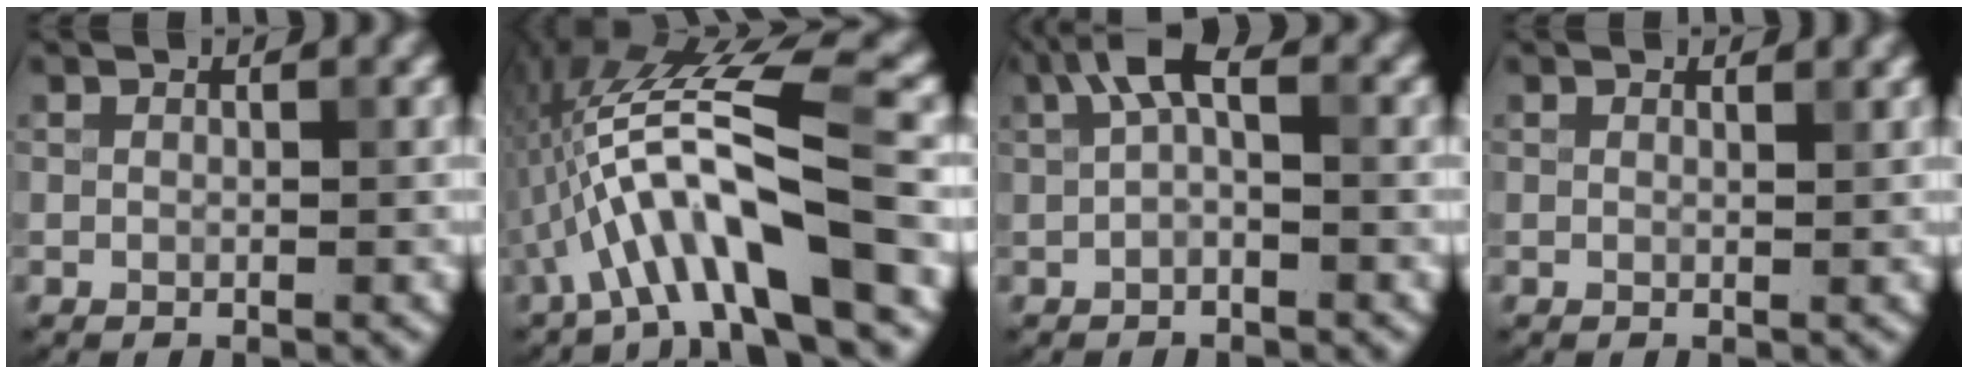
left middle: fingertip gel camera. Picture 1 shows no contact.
{"total": 10.2, "force": [-3.9, 1.7, 9.2], "torque": [-0.162, 0.027, -0.064]}
{"total": 3.1, "force": [0.7, 1.1, 2.9], "torque": [-0.054, 0.013, 0.005]}
{"total": 0.9, "force": [0.8, 0.1, 0.3], "torque": [-0.005, 0.000, 0.010]}